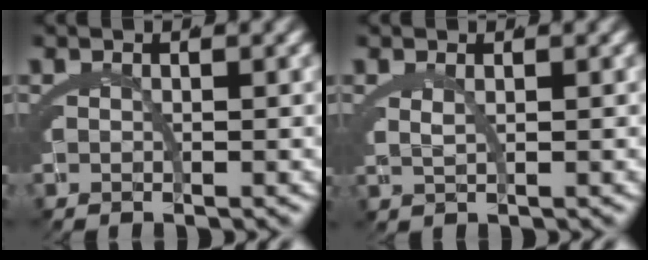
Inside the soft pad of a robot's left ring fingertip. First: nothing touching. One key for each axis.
{"total": 1.0, "fx": 0.5, "fy": 0.5, "fz": 0.7, "tx": -0.023, "ty": -0.009, "tz": 0.017}